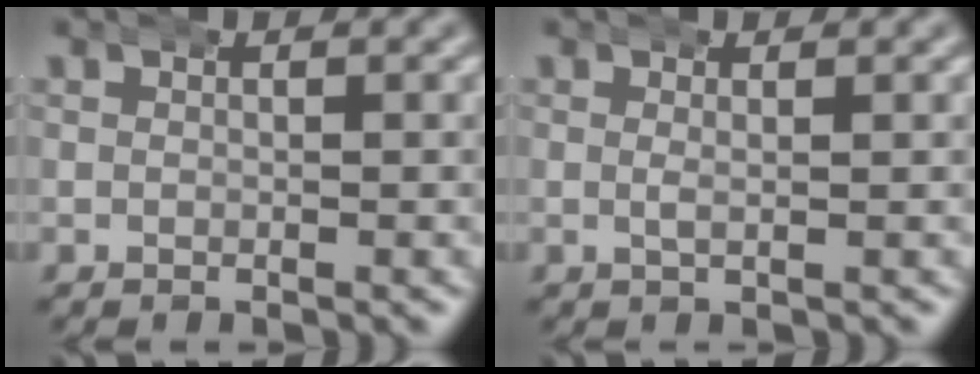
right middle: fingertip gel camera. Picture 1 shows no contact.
{"total": 0.7, "force": [0.4, -0.2, 0.5], "torque": [-0.010, -0.006, 0.005]}